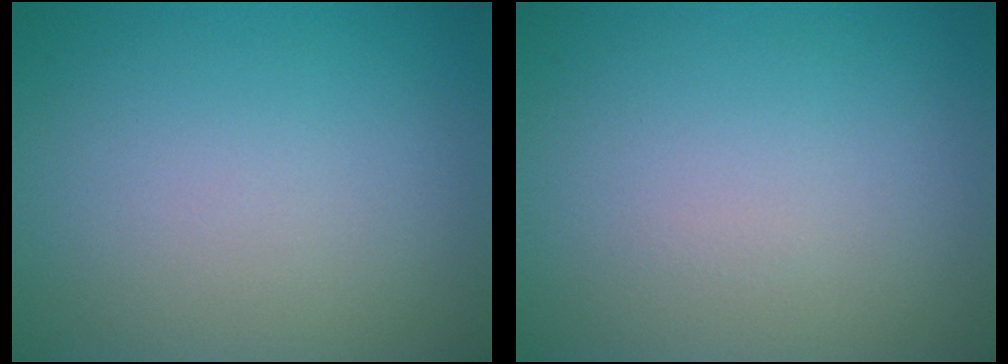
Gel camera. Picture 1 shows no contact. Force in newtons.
{"total": 0.0}